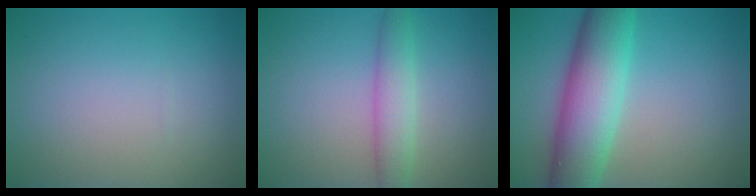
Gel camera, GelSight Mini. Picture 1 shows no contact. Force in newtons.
{"total": 3.0, "press": 3.0, "slide": 0.1}
{"total": 8.6, "press": 8.6, "slide": 0.2}